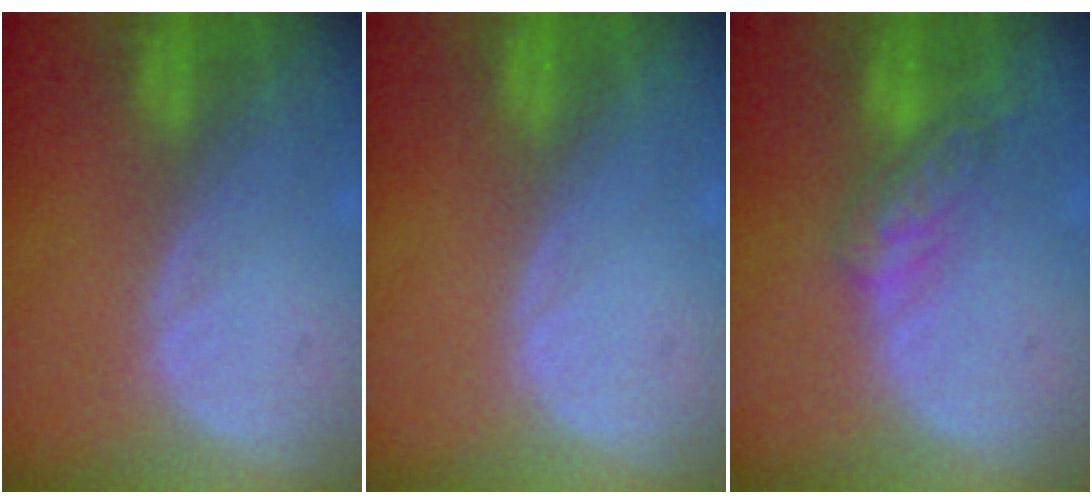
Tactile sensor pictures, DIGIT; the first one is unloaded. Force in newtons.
{"total": 0.0}
{"total": 5.5, "press": 5.0, "slide": 2.4}